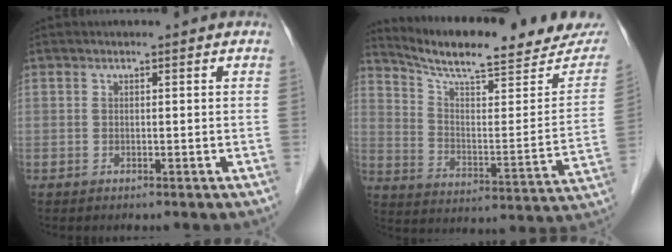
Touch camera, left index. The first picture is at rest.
{"total": 21.4, "force": [19.3, 2.8, 8.8], "torque": [-0.138, -0.042, 0.268]}